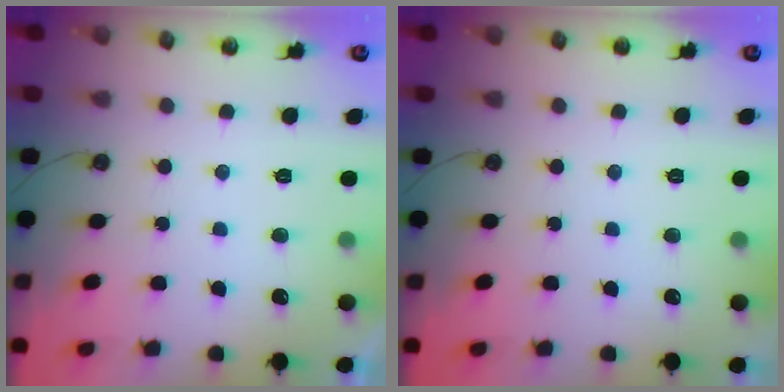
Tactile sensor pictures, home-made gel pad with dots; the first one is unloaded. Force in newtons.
{"total": 0.0}